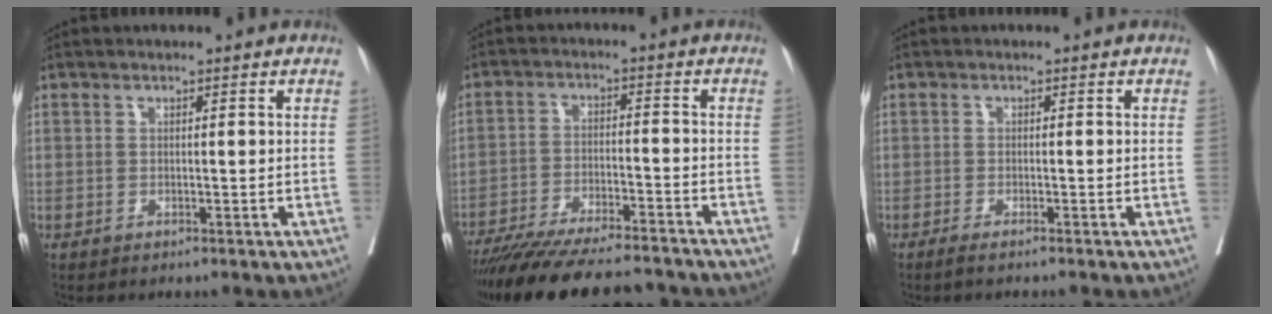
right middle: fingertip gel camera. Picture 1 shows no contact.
{"total": 20.4, "force": [-18.1, 2.9, 8.8], "torque": [-0.150, -0.027, -0.270]}
{"total": 2.6, "force": [-2.1, -0.3, 1.5], "torque": [-0.015, 0.000, -0.030]}